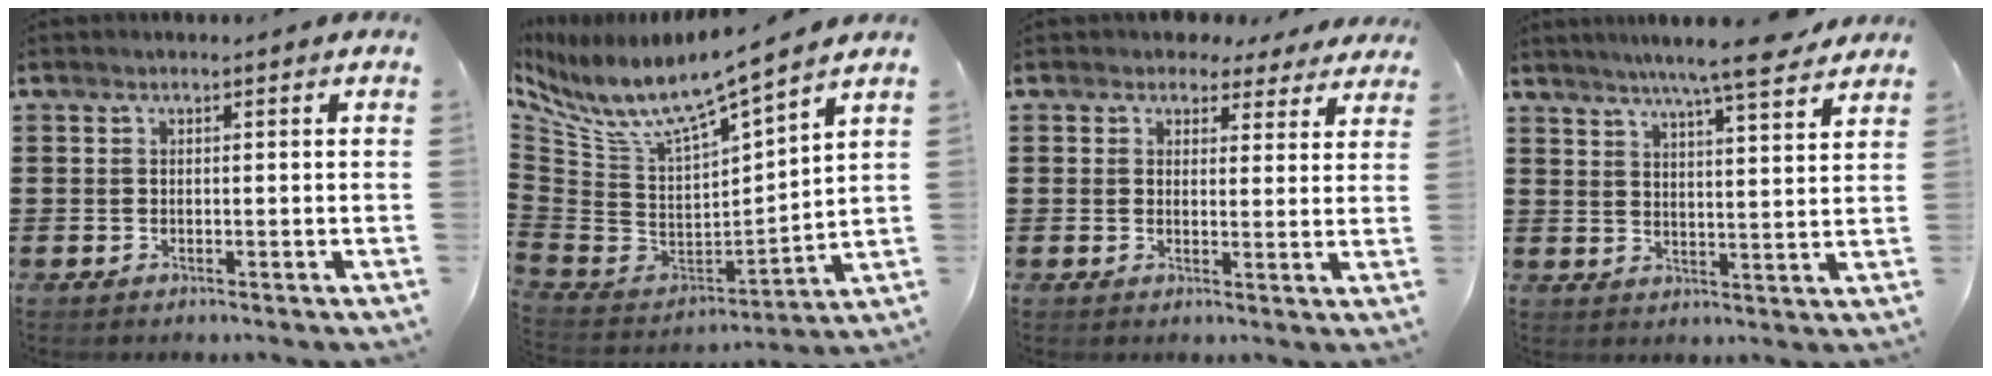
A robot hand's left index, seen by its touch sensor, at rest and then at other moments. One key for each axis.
{"total": 8.4, "fx": 6.9, "fy": 0.8, "fz": 4.6, "tx": -0.120, "ty": -0.066, "tz": 0.115}
{"total": 3.7, "fx": 3.1, "fy": 2.0, "fz": 0.6, "tx": -0.019, "ty": -0.003, "tz": 0.057}
{"total": 7.1, "fx": 6.3, "fy": -0.5, "fz": 3.3, "tx": -0.074, "ty": -0.029, "tz": 0.107}